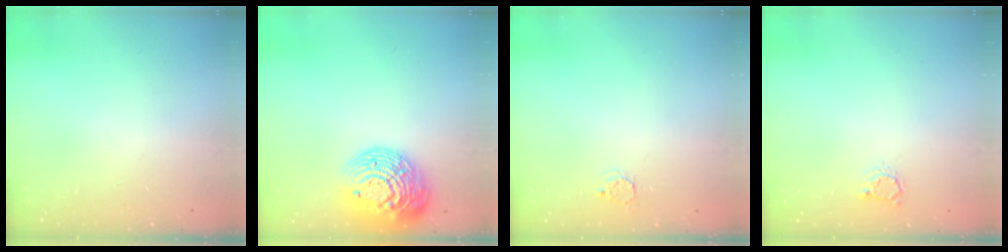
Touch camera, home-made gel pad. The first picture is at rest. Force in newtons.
{"total": 19.7, "press": 19.7, "slide": 1.1}
{"total": 2.4, "press": 2.4, "slide": 0.3}
{"total": 3.1, "press": 3.1, "slide": 0.4}